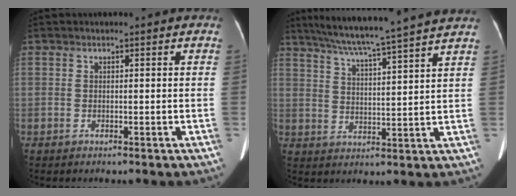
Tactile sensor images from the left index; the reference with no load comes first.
{"total": 17.1, "force": [14.9, -1.6, 8.3], "torque": [-0.148, 0.003, 0.210]}